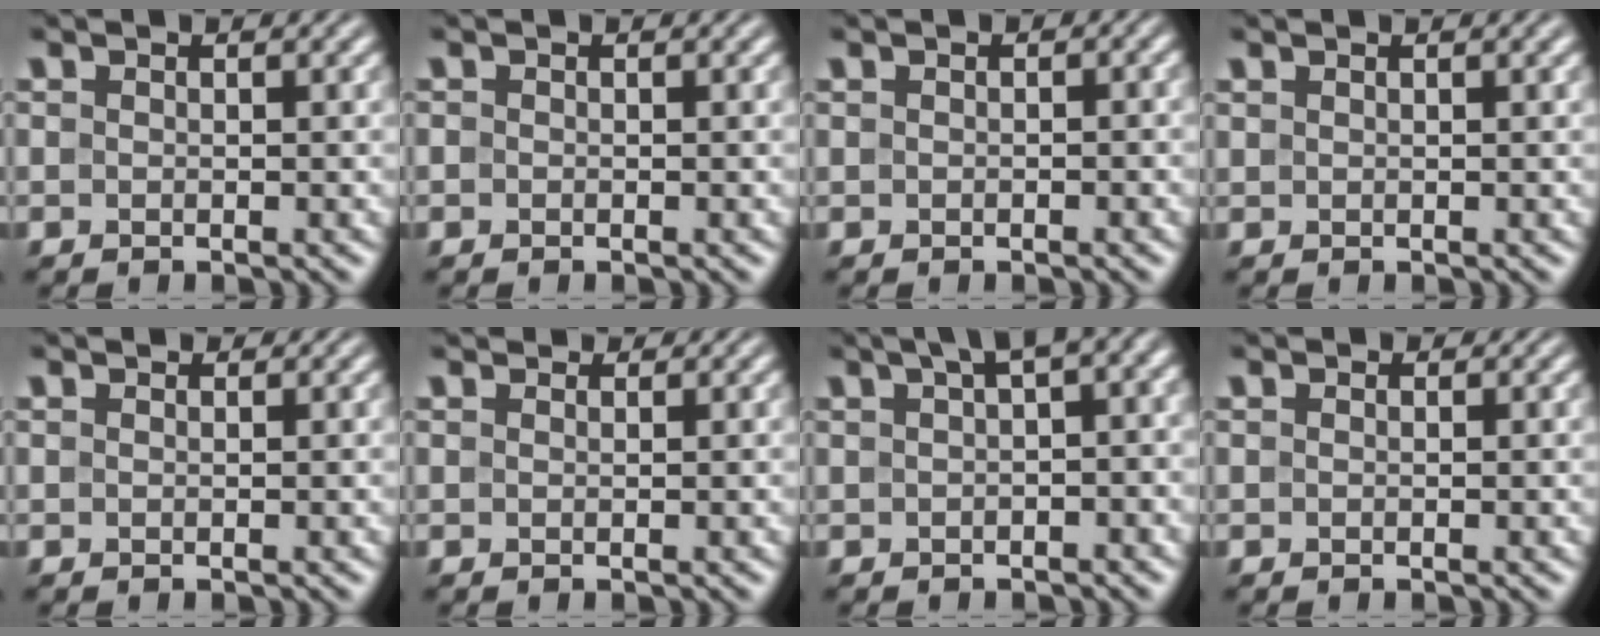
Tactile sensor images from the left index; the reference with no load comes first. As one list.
[{"total": 0.0}, {"total": 0.9, "force": [0.1, 0.5, 0.8], "torque": [-0.011, 0.003, 0.001]}, {"total": 1.0, "force": [0.8, 0.2, 0.5], "torque": [-0.010, 0.004, 0.014]}, {"total": 0.7, "force": [0.6, 0.3, 0.2], "torque": [-0.007, -0.002, 0.004]}, {"total": 2.0, "force": [1.7, 0.7, 0.6], "torque": [-0.015, -0.005, 0.017]}, {"total": 5.6, "force": [1.6, 1.8, 5.0], "torque": [-0.058, 0.021, 0.023]}, {"total": 0.5, "force": [0.3, 0.4, 0.1], "torque": [0.000, -0.004, 0.000]}]